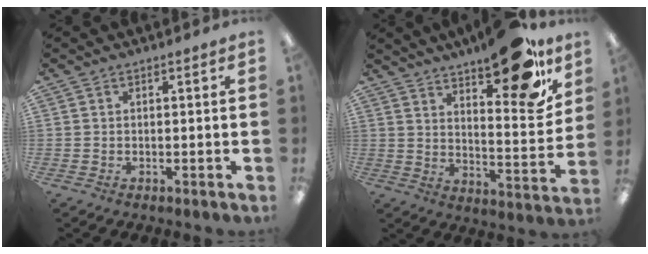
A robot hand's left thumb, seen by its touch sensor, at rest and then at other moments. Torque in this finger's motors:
{"motor_torque": [0.18, 0.73, 1.77, -1.00, 0.12]}